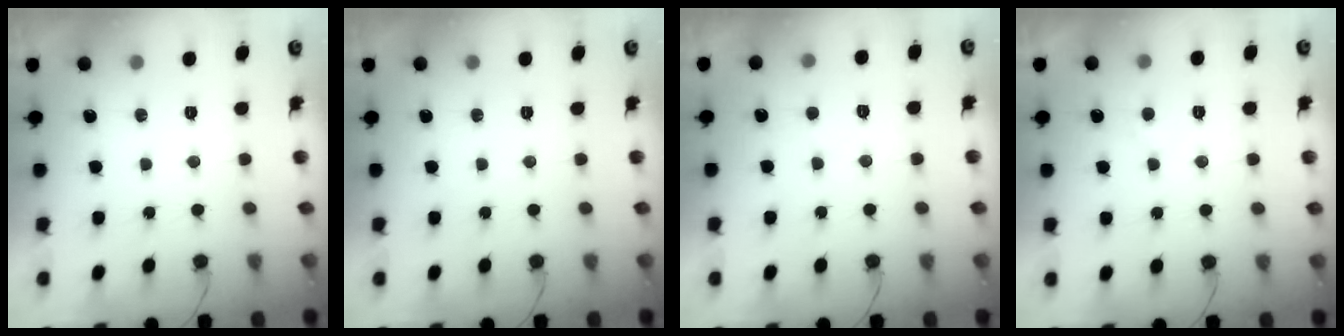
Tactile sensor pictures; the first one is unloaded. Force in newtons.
{"total": 0.0}
{"total": 3.0, "press": 3.0, "slide": 0.3}
{"total": 3.9, "press": 3.9, "slide": 0.5}